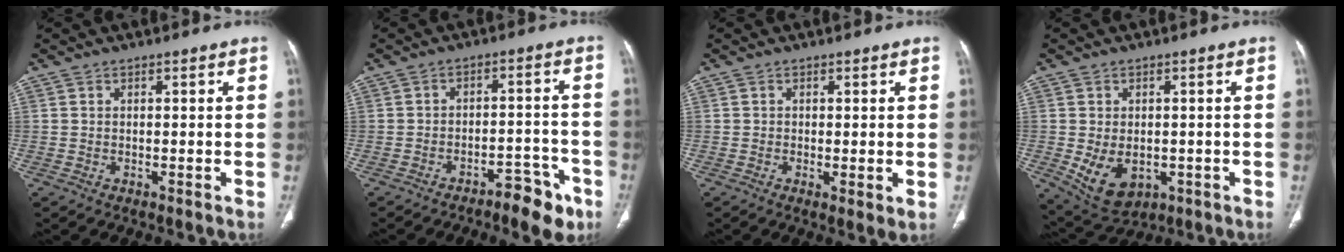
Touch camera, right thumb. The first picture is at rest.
{"total": 8.3, "force": [-5.5, 3.4, 5.2], "torque": [-0.047, 0.043, -0.075]}
{"total": 2.3, "force": [-0.3, 0.6, 2.2], "torque": [-0.041, -0.012, -0.008]}
{"total": 8.5, "force": [-1.8, 5.9, 5.9], "torque": [-0.088, -0.005, -0.008]}